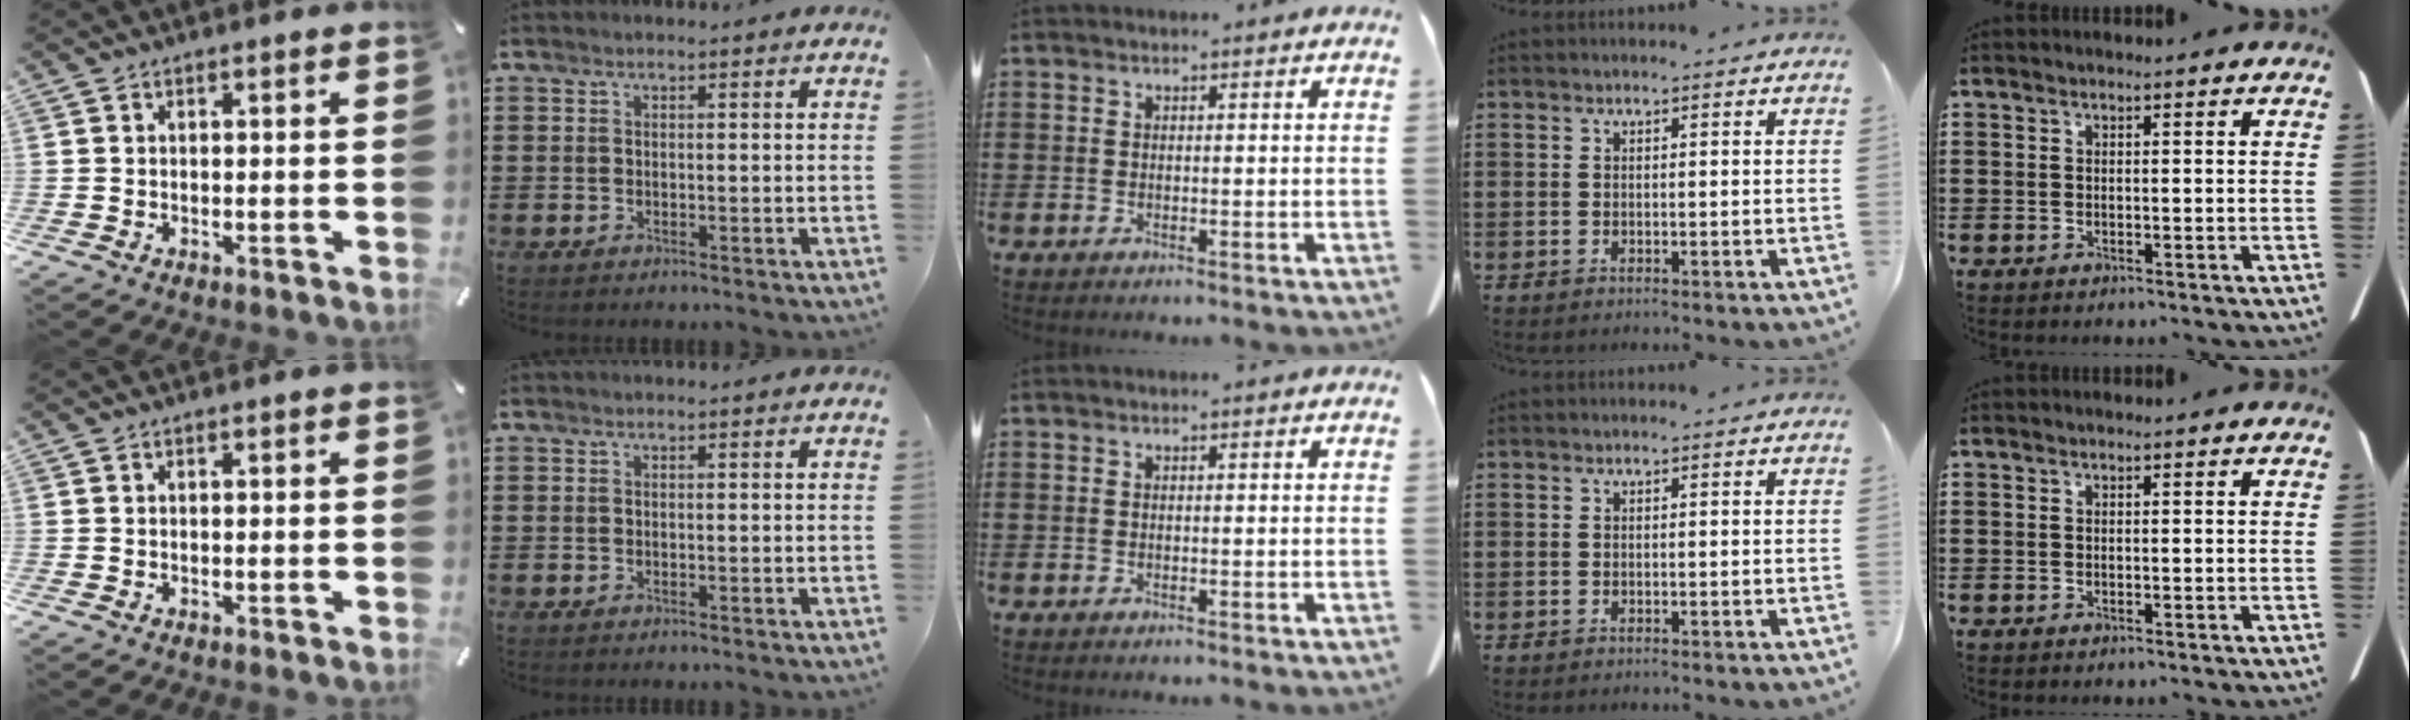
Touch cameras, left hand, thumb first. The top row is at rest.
{}